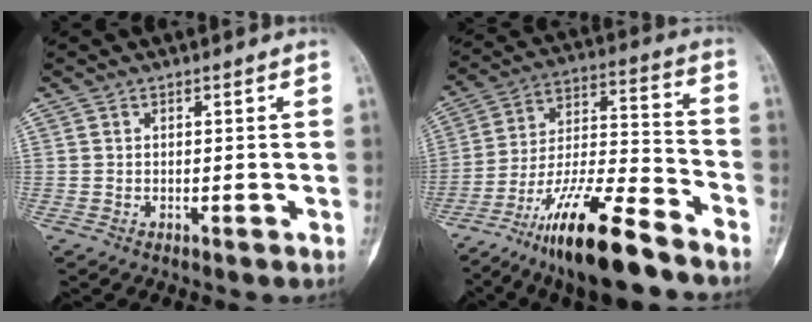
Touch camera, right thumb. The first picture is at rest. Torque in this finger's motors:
{"motor_torque": [3.20, 0.97, 1.35, -1.42, 0.45]}